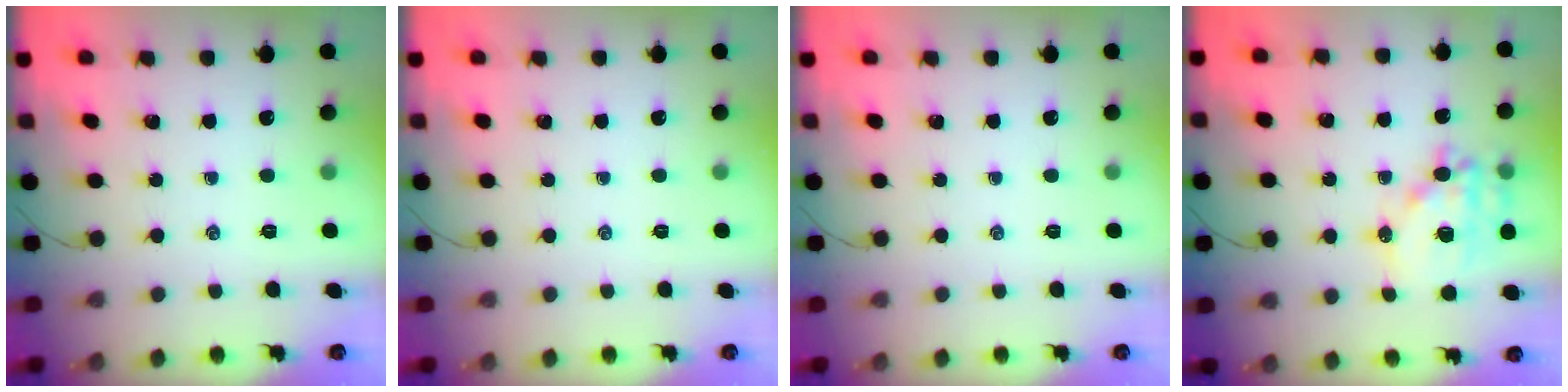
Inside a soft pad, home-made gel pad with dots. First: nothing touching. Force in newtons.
{"total": 0.0}
{"total": 0.0}
{"total": 16.1, "press": 15.8, "slide": 3.4}